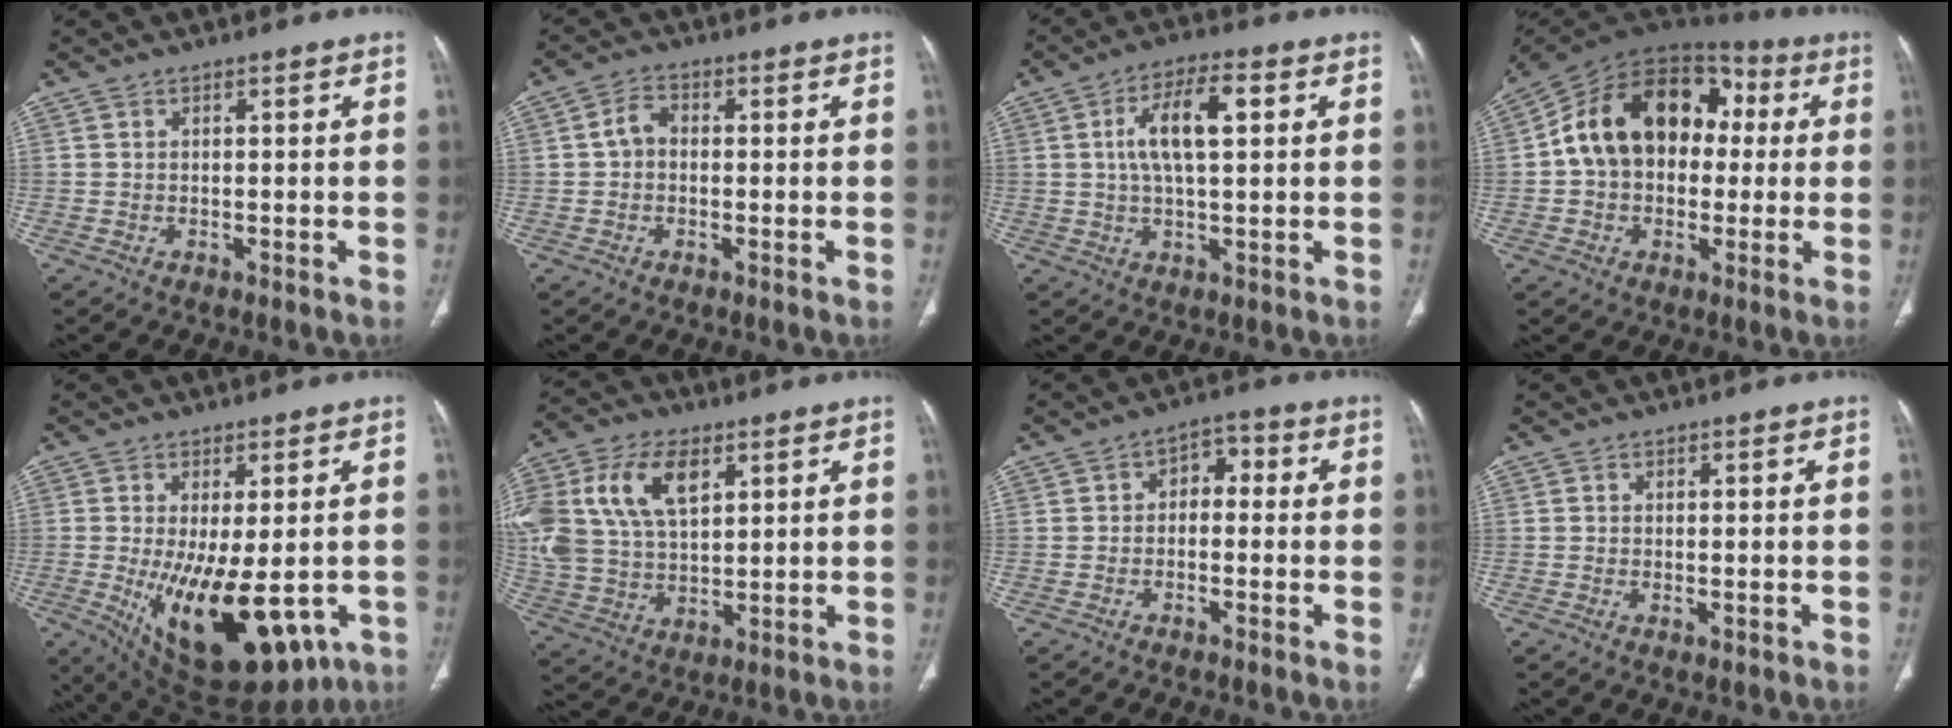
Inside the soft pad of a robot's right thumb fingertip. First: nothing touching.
{"total": 3.6, "force": [-0.1, 2.8, 2.3], "torque": [-0.037, 0.014, -0.009]}
{"total": 10.0, "force": [2.1, 4.0, 8.9], "torque": [-0.159, 0.016, 0.032]}
{"total": 20.2, "force": [2.2, 14.5, 13.9], "torque": [-0.203, 0.047, 0.027]}
{"total": 18.3, "force": [-4.7, 8.2, 15.6], "torque": [-0.238, -0.023, -0.043]}
{"total": 20.5, "force": [7.3, 12.6, 14.4], "torque": [-0.319, 0.007, 0.139]}
{"total": 4.4, "force": [-0.2, 3.1, 3.1], "torque": [-0.021, 0.024, -0.017]}
{"total": 0.8, "force": [-0.2, 0.4, 0.7], "torque": [-0.017, -0.004, -0.001]}